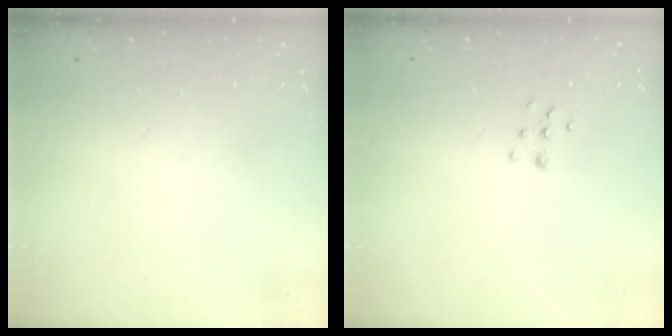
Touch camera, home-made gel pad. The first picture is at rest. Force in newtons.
{"total": 5.8, "press": 5.8, "slide": 0.3}